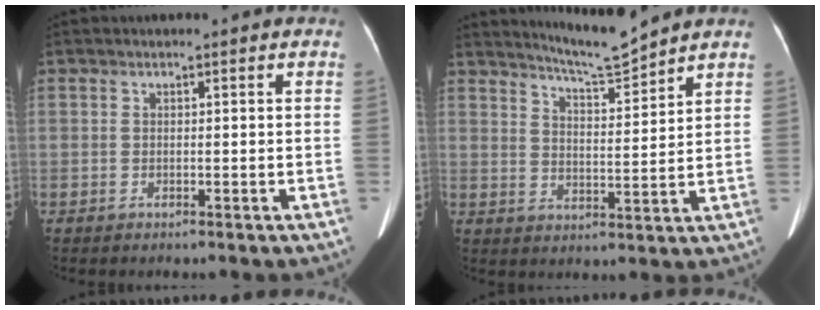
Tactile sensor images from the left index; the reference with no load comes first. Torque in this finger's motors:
{"motor_torque": [-0.33, -0.47, 0.01, 0.00]}